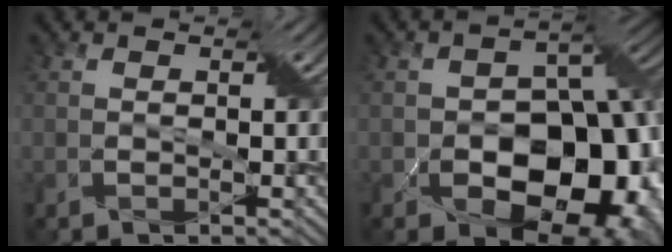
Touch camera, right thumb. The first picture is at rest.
{"total": 16.9, "force": [-5.0, 11.2, 11.6], "torque": [-0.129, -0.021, -0.062]}